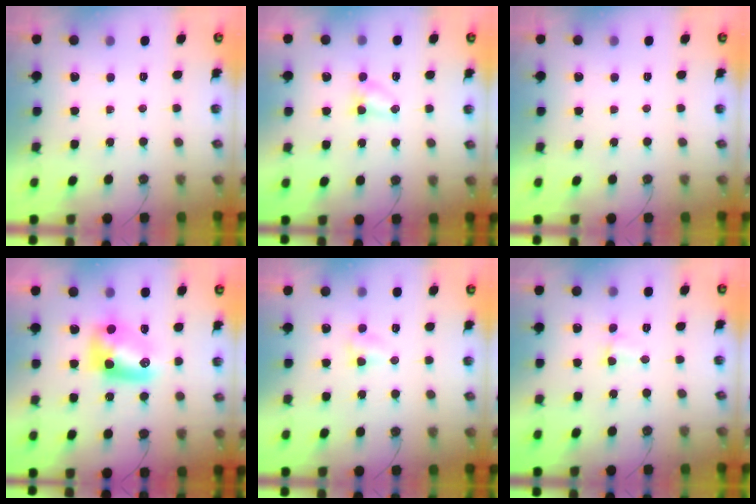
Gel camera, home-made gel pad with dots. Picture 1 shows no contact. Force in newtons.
{"total": 3.6, "press": 3.6, "slide": 0.4}
{"total": 0.0}
{"total": 10.2, "press": 10.2, "slide": 0.7}
{"total": 3.3, "press": 3.2, "slide": 0.5}
{"total": 1.8, "press": 1.7, "slide": 0.5}